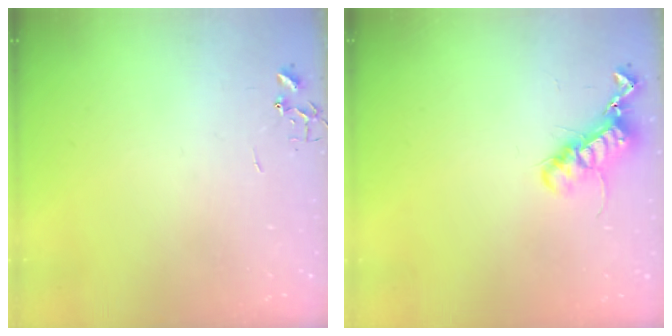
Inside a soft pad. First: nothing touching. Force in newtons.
{"total": 12.2, "press": 12.2, "slide": 0.9}